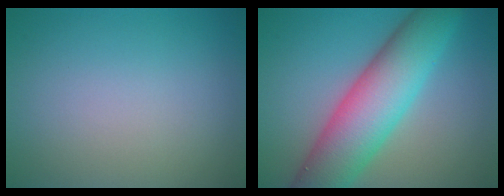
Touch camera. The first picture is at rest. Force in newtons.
{"total": 9.6, "press": 9.6, "slide": 0.3}